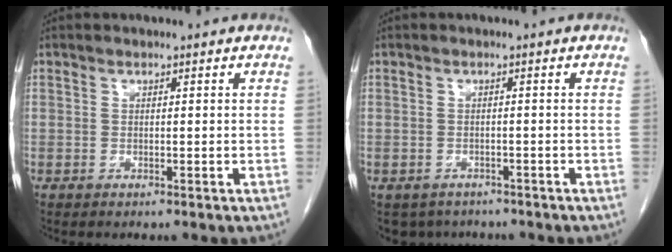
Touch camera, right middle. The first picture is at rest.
{"total": 4.7, "force": [-3.9, 2.6, 0.6], "torque": [0.001, 0.002, -0.052]}